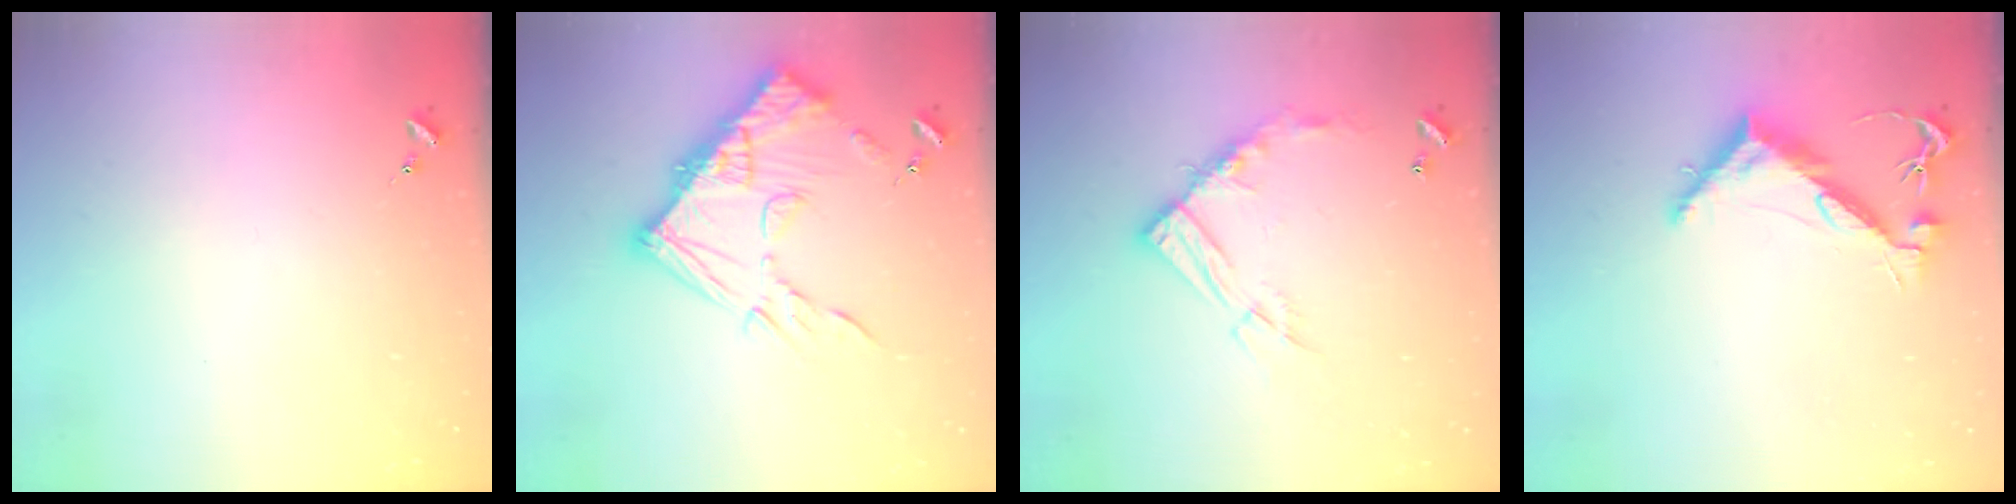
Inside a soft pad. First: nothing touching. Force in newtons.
{"total": 18.9, "press": 18.8, "slide": 1.9}
{"total": 12.7, "press": 12.7, "slide": 1.1}
{"total": 9.3, "press": 9.3, "slide": 0.8}